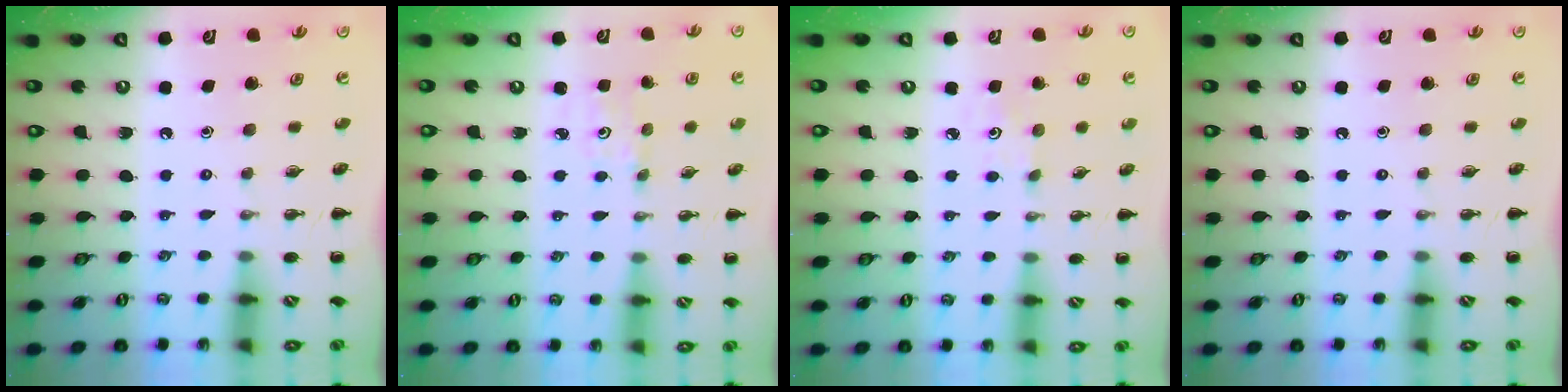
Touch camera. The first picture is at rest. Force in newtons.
{"total": 1.2, "press": 1.1, "slide": 0.4}
{"total": 2.2, "press": 2.1, "slide": 0.7}
{"total": 0.0}